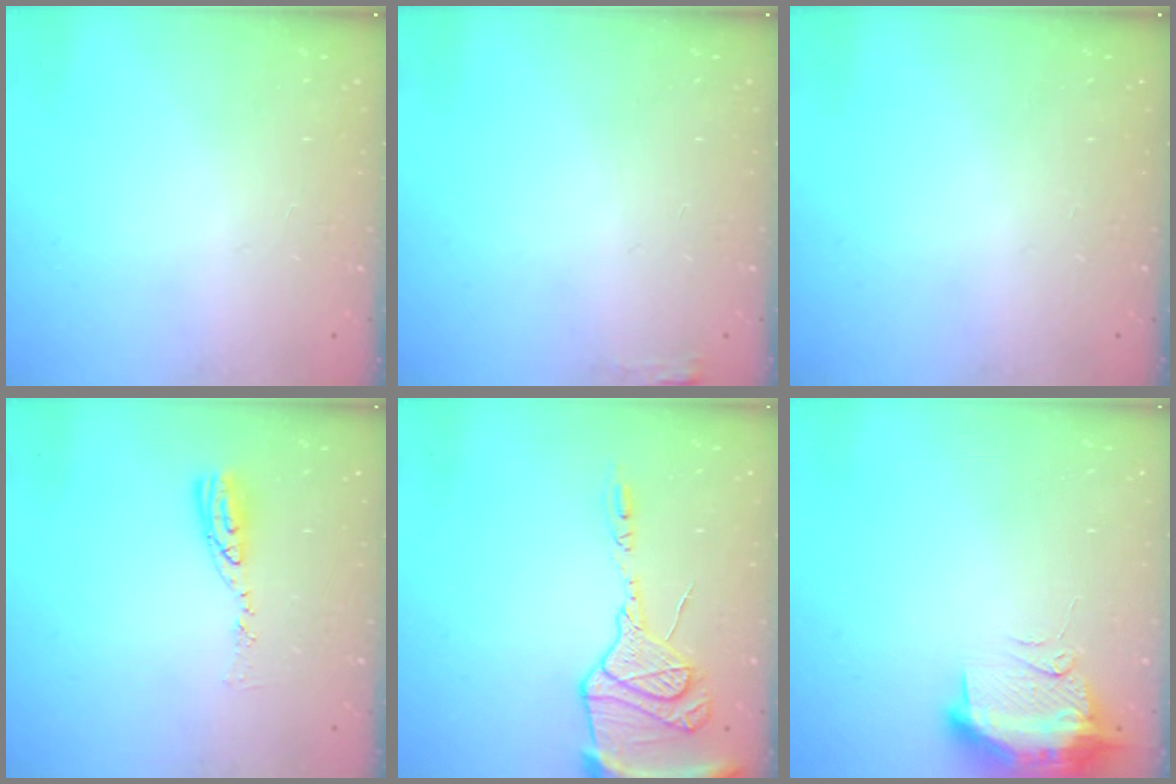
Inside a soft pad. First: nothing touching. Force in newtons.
{"total": 2.7, "press": 2.6, "slide": 0.8}
{"total": 0.0}
{"total": 7.9, "press": 7.9, "slide": 0.7}
{"total": 14.8, "press": 14.7, "slide": 1.6}
{"total": 16.8, "press": 12.1, "slide": 11.7}